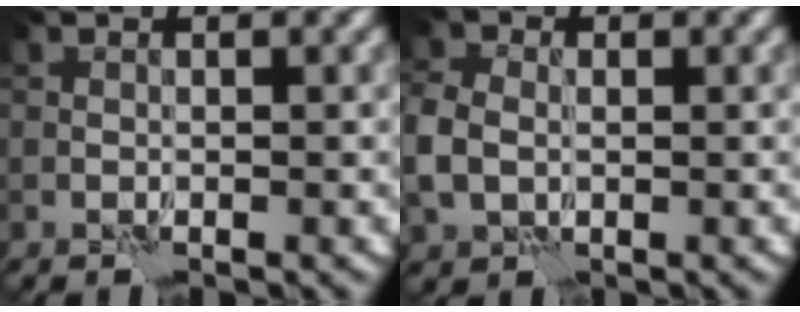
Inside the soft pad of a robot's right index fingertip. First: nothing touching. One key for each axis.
{"total": 3.9, "fx": -0.3, "fy": 3.0, "fz": 2.5, "tx": -0.069, "ty": -0.005, "tz": -0.005}